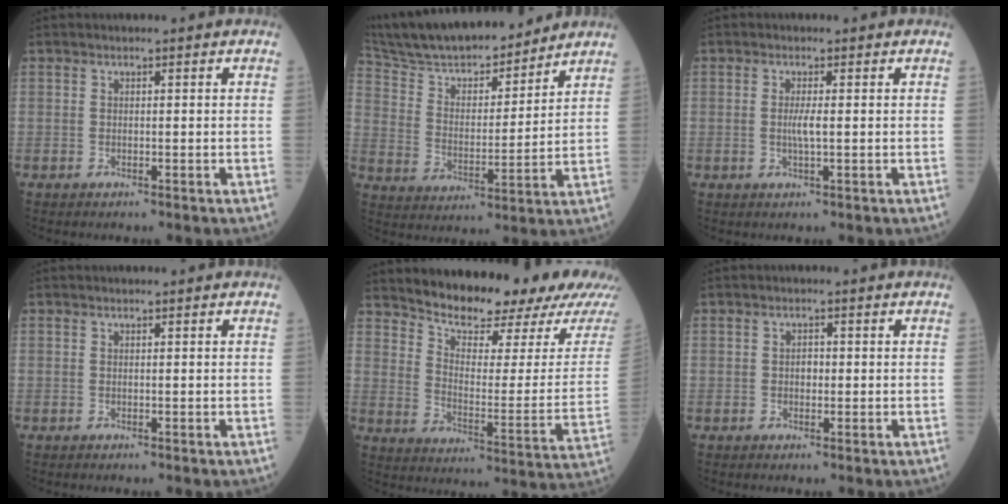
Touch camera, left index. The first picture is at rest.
{"total": 19.6, "force": [17.7, 3.5, 7.6], "torque": [-0.135, 0.009, 0.294]}
{"total": 1.8, "force": [-0.4, 0.0, 1.8], "torque": [-0.040, -0.005, -0.007]}
{"total": 0.0}
{"total": 17.2, "force": [15.5, 2.7, 7.0], "torque": [-0.102, -0.050, 0.204]}
{"total": 1.3, "force": [-0.4, 0.9, 0.8], "torque": [-0.013, -0.001, -0.009]}